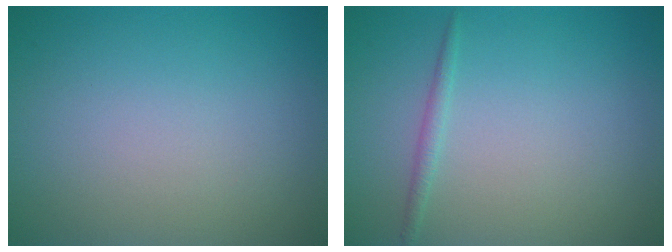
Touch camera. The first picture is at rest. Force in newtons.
{"total": 0.9, "press": 0.9, "slide": 0.1}